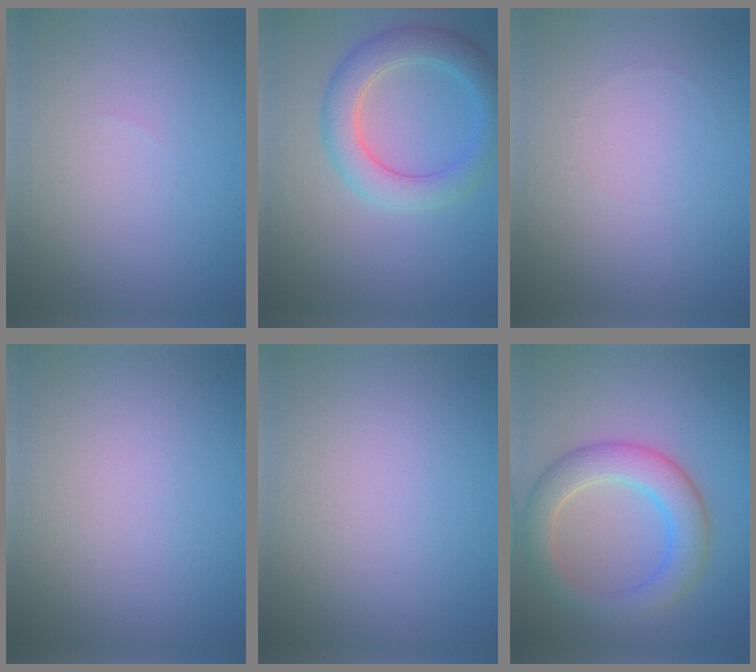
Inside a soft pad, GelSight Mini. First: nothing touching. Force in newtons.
{"total": 4.6, "press": 4.6, "slide": 0.3}
{"total": 0.0}
{"total": 0.0}
{"total": 0.0}
{"total": 5.4, "press": 5.4, "slide": 0.3}